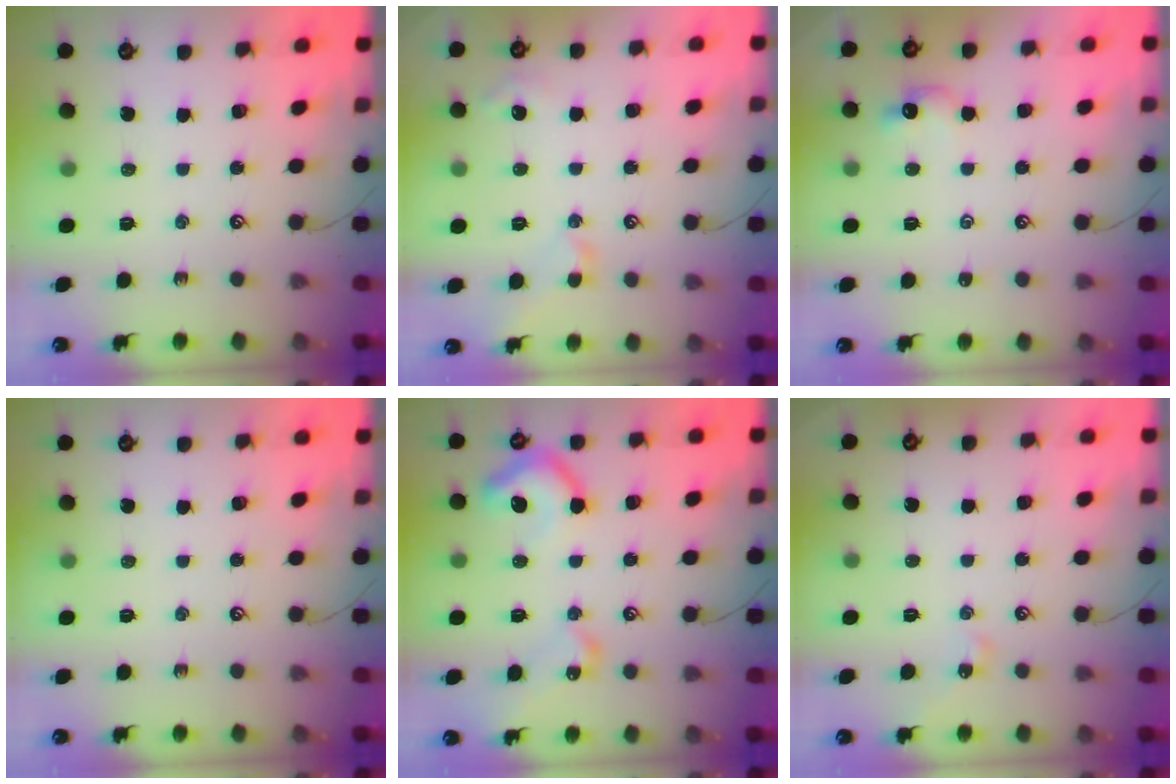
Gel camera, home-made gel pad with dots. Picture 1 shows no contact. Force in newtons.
{"total": 1.2, "press": 1.2, "slide": 0.2}
{"total": 2.3, "press": 2.2, "slide": 0.5}
{"total": 0.0}
{"total": 12.7, "press": 12.7, "slide": 1.1}
{"total": 2.2, "press": 2.1, "slide": 0.5}